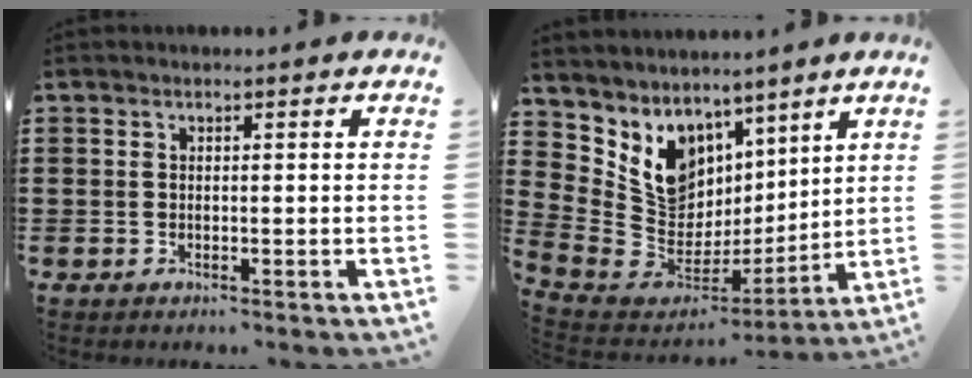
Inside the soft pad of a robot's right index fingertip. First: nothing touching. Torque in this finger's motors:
{"motor_torque": [0.04, 0.86, 0.10, 0.07]}